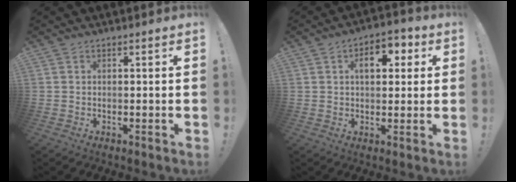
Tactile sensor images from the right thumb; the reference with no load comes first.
{"total": 8.2, "force": [2.3, 5.0, 6.1], "torque": [-0.069, -0.001, 0.032]}